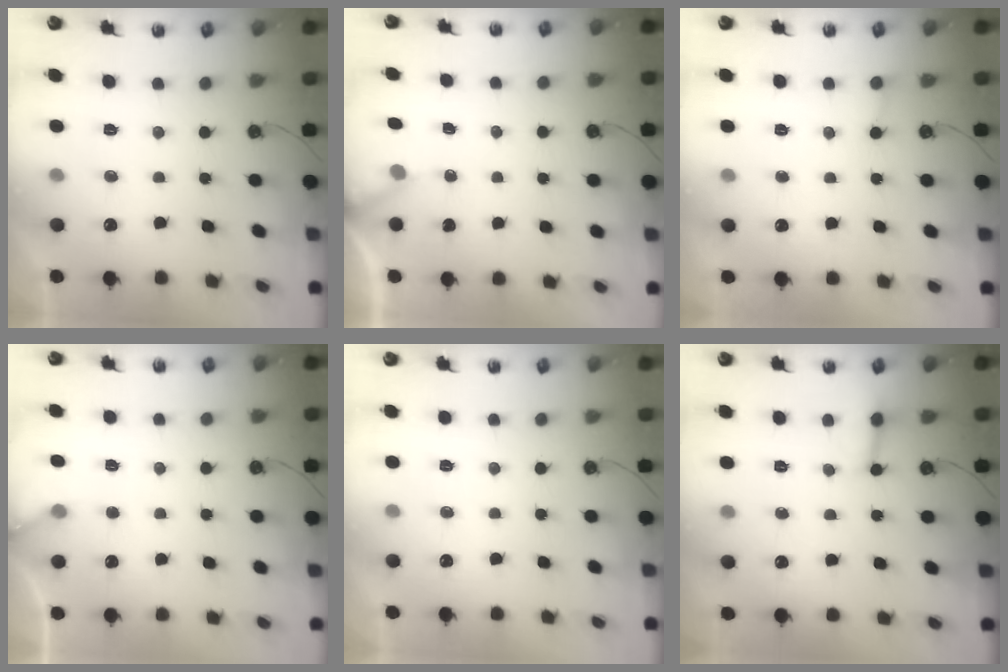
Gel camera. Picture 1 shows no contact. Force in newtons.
{"total": 3.5, "press": 3.5, "slide": 0.2}
{"total": 3.7, "press": 3.7, "slide": 0.4}
{"total": 5.2, "press": 5.2, "slide": 0.4}
{"total": 0.0}
{"total": 2.8, "press": 2.8, "slide": 0.3}